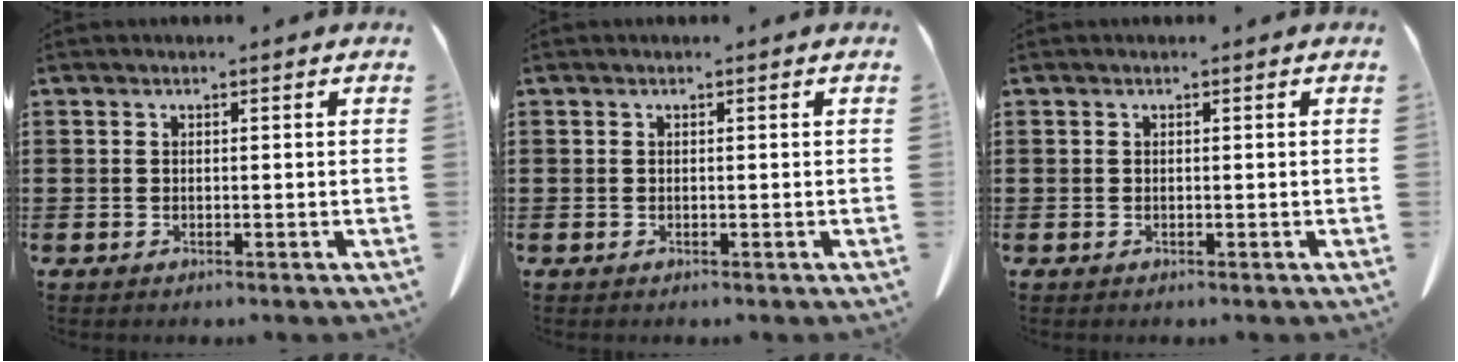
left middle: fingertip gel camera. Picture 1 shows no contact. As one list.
[{"total": 0.0}, {"total": 0.0}]